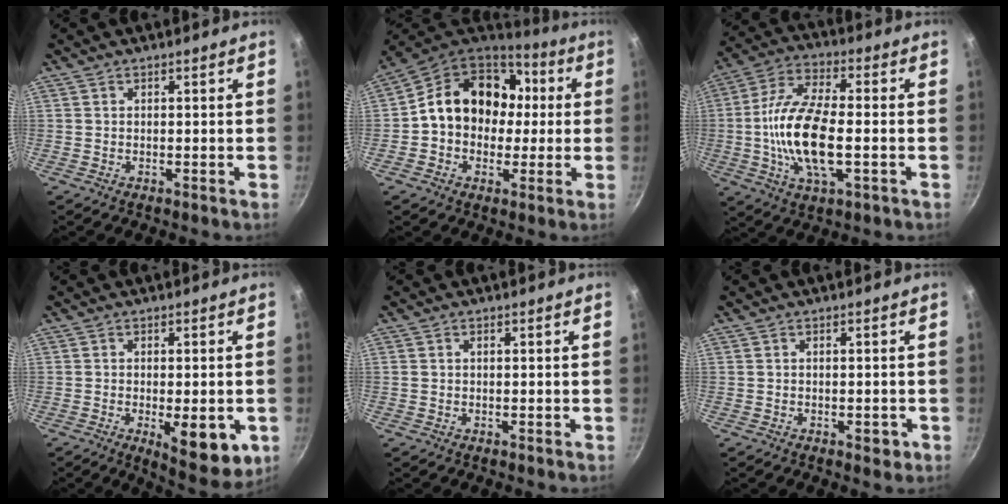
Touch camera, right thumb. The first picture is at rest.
{"total": 17.1, "force": [0.2, 13.5, 10.5], "torque": [-0.131, 0.044, -0.003]}
{"total": 16.6, "force": [-2.1, 6.9, 15.0], "torque": [-0.301, 0.016, -0.040]}
{"total": 10.8, "force": [-3.2, 4.1, 9.5], "torque": [-0.115, -0.014, -0.036]}
{"total": 0.7, "force": [0.1, 0.5, 0.4], "torque": [-0.010, 0.004, 0.004]}
{"total": 1.9, "force": [-0.8, 1.0, 1.5], "torque": [-0.012, 0.002, -0.009]}